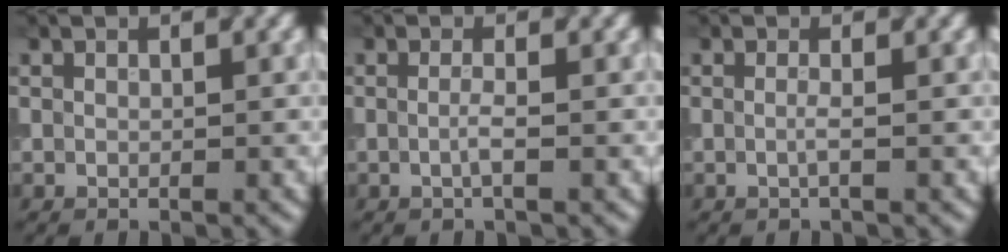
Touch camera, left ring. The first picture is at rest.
{"total": 1.2, "force": [-0.2, 0.1, 1.2], "torque": [-0.024, -0.005, -0.006]}
{"total": 0.9, "force": [-0.2, 0.1, 0.9], "torque": [-0.018, -0.007, -0.006]}